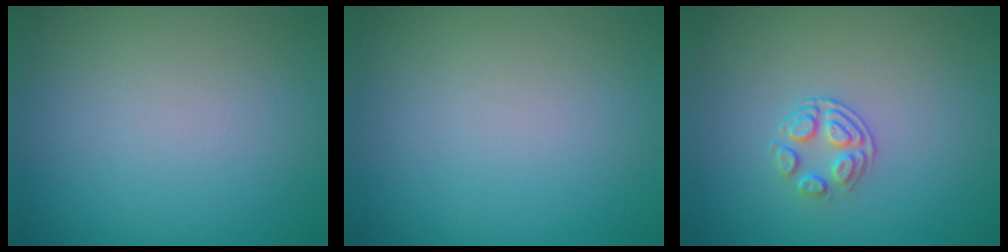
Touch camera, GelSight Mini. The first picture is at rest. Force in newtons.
{"total": 0.0}
{"total": 2.1, "press": 1.4, "slide": 1.5}